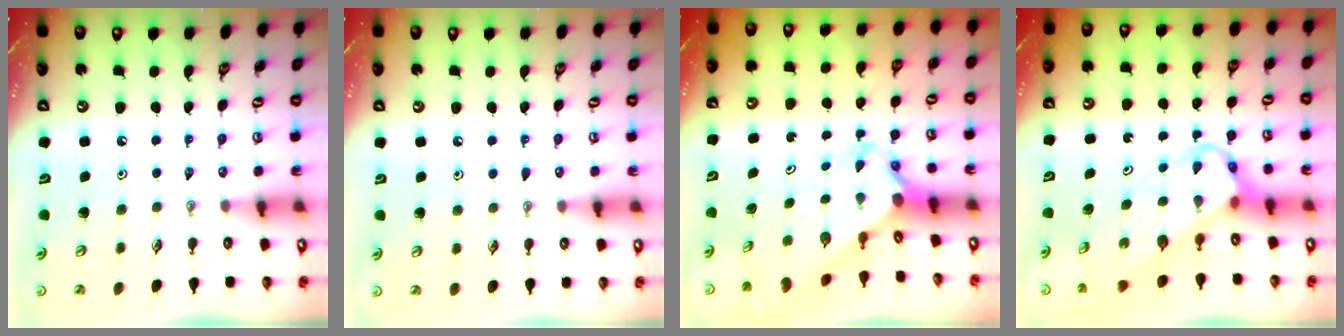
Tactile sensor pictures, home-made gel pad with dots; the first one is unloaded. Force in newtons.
{"total": 3.4, "press": 3.4, "slide": 0.5}
{"total": 2.8, "press": 2.7, "slide": 0.2}
{"total": 5.2, "press": 5.2, "slide": 0.4}